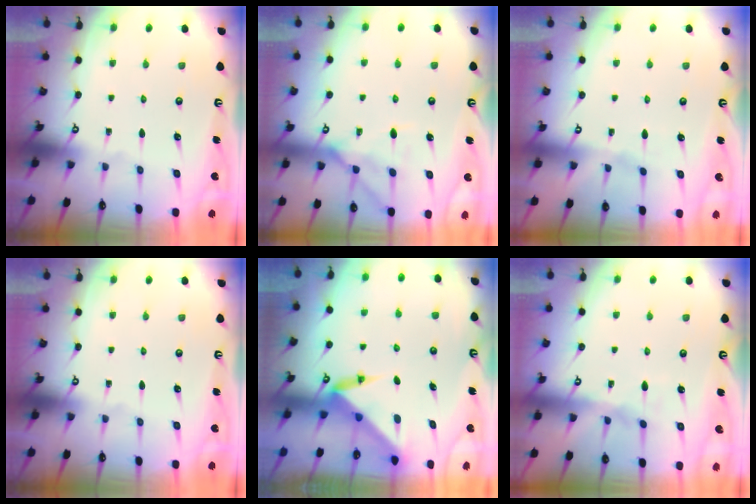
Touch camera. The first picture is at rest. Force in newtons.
{"total": 13.2, "press": 13.1, "slide": 1.2}
{"total": 2.2, "press": 2.1, "slide": 0.4}
{"total": 0.0}
{"total": 3.5, "press": 3.5, "slide": 0.2}
{"total": 7.1, "press": 7.1, "slide": 0.8}